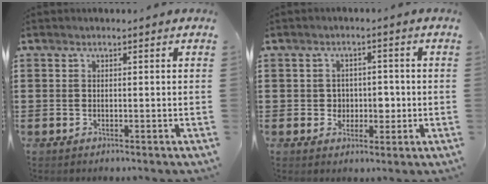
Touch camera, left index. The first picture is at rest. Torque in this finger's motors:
{"motor_torque": [0.04, 0.02, 0.06, 0.03]}